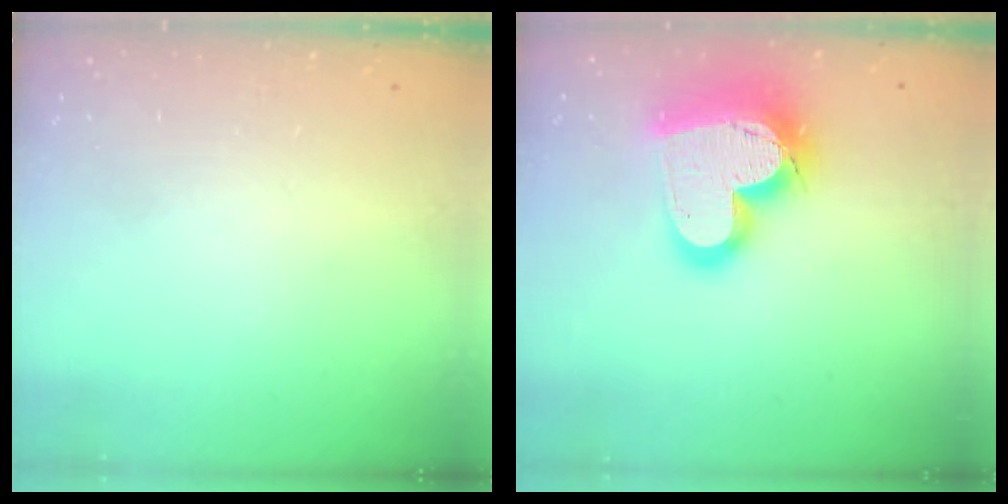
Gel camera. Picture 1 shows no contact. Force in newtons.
{"total": 23.0, "press": 22.9, "slide": 1.8}